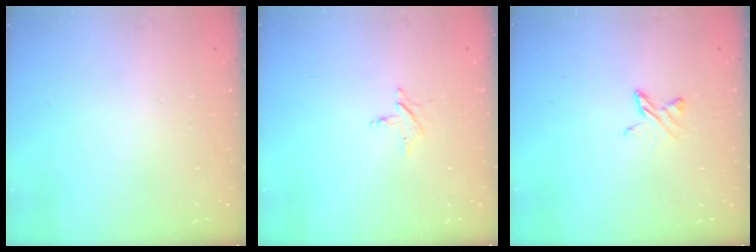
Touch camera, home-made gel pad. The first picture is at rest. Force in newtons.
{"total": 2.4, "press": 2.4, "slide": 0.2}
{"total": 5.1, "press": 5.1, "slide": 0.6}